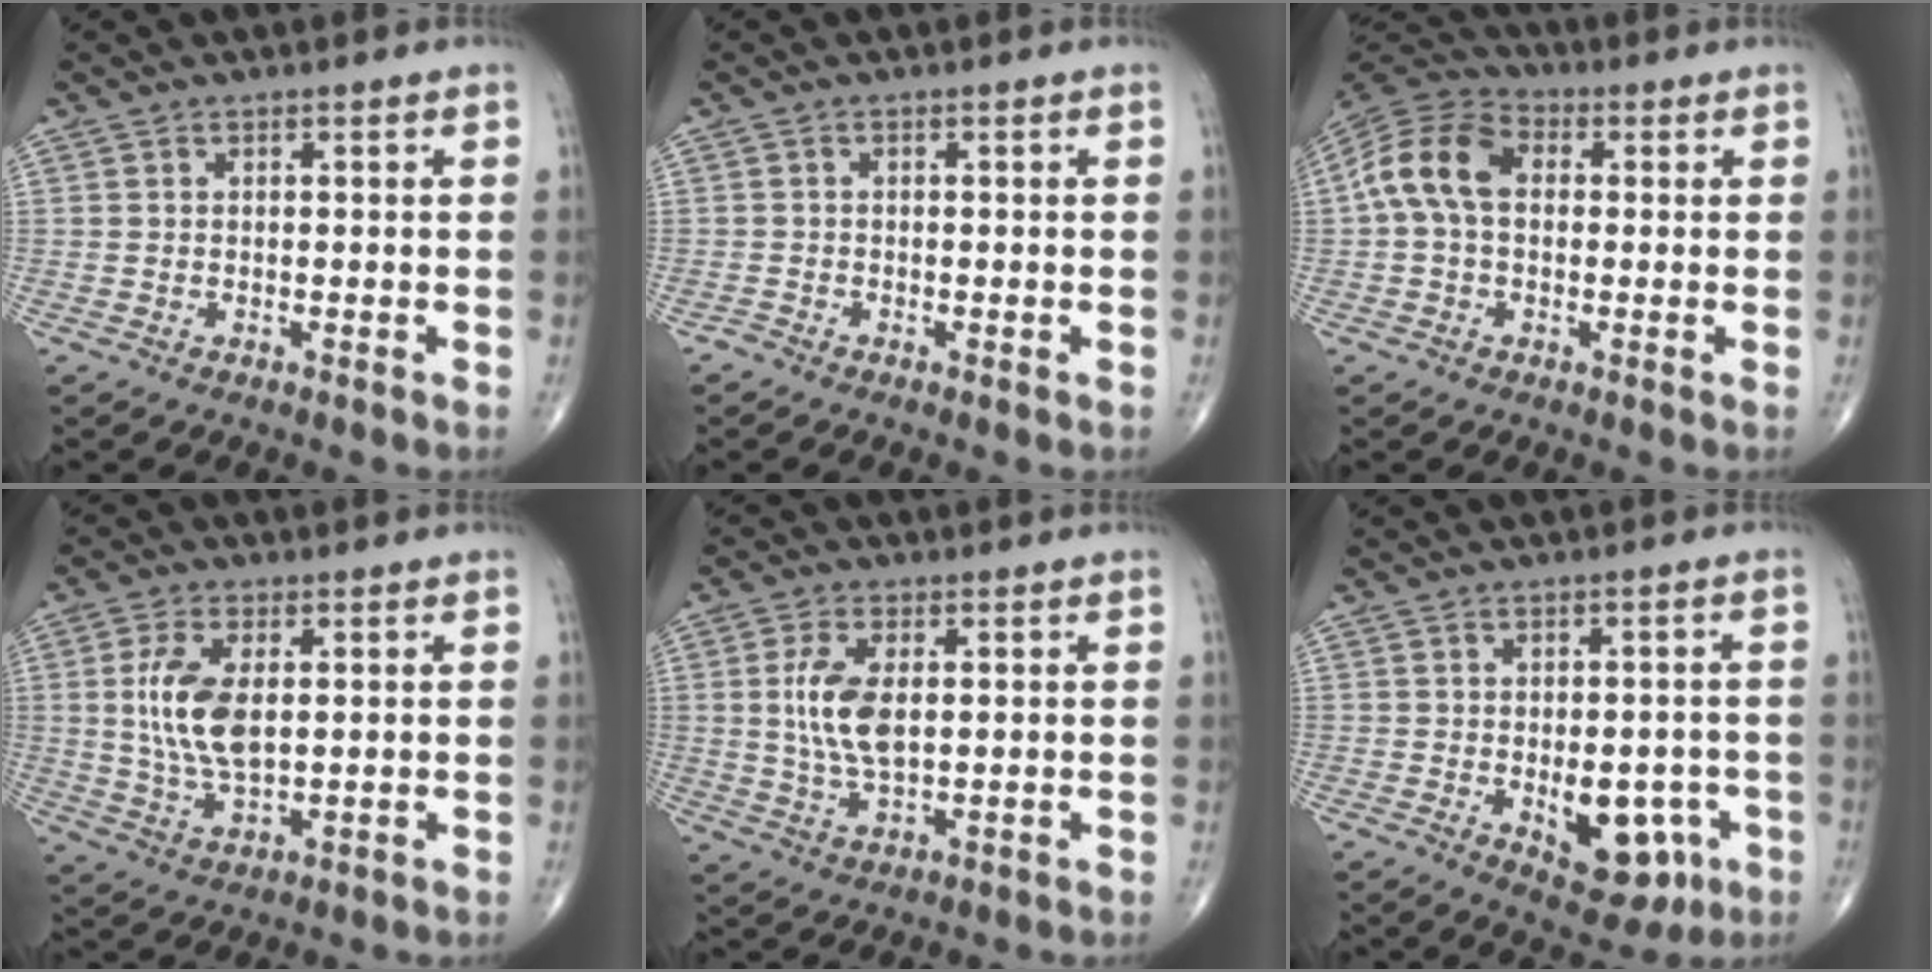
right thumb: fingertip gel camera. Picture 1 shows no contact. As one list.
[{"total": 0.7, "force": [-0.6, 0.3, 0.2], "torque": [-0.001, -0.002, -0.017]}, {"total": 11.0, "force": [0.8, 7.6, 8.0], "torque": [-0.156, 0.034, 0.004]}, {"total": 10.1, "force": [1.4, 4.9, 8.7], "torque": [-0.179, -0.010, 0.032]}, {"total": 8.3, "force": [1.1, 3.9, 7.2], "torque": [-0.151, -0.008, 0.023]}, {"total": 10.9, "force": [-3.3, 6.4, 8.2], "torque": [-0.076, 0.011, -0.029]}]